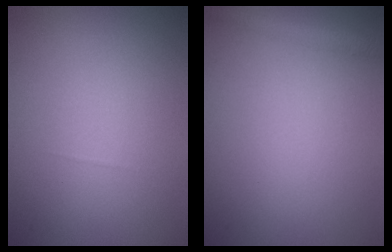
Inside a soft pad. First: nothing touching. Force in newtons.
{"total": 1.5, "press": 1.5, "slide": 0.1}